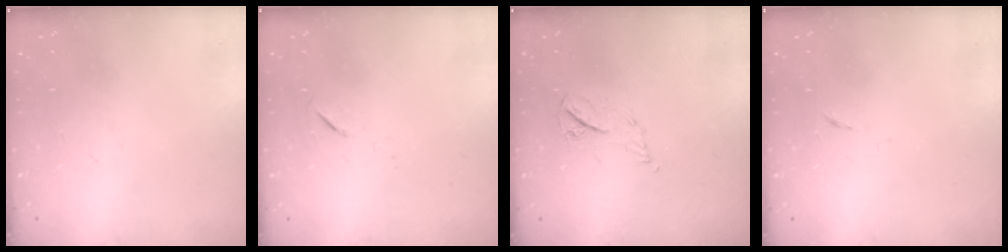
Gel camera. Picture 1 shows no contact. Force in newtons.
{"total": 5.5, "press": 5.1, "slide": 2.1}
{"total": 4.4, "press": 4.3, "slide": 0.6}
{"total": 2.6, "press": 2.6, "slide": 0.4}